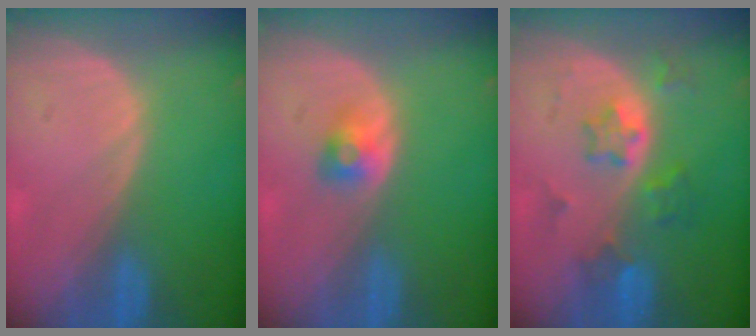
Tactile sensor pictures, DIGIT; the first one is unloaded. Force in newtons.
{"total": 2.7, "press": 2.4, "slide": 1.1}
{"total": 5.8, "press": 5.3, "slide": 2.4}